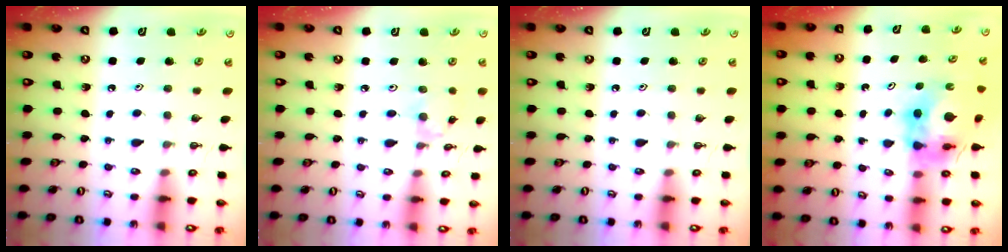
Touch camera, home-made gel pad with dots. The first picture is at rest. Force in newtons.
{"total": 1.0, "press": 1.0, "slide": 0.2}
{"total": 0.0}
{"total": 7.3, "press": 7.2, "slide": 0.9}